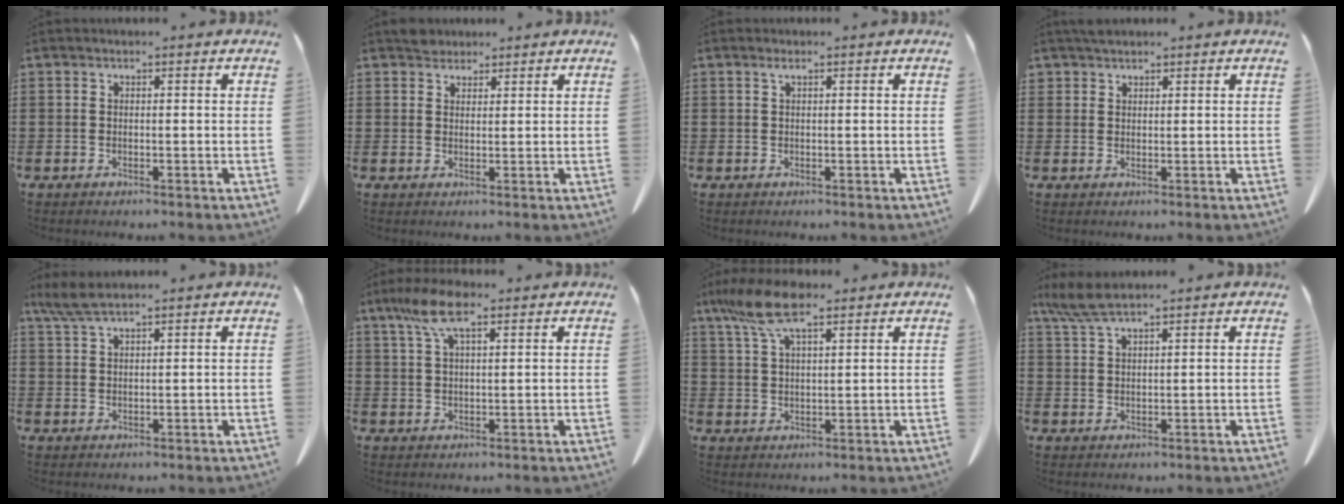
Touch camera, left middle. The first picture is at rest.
{"total": 2.4, "force": [2.2, 1.0, 0.3], "torque": [-0.004, 0.000, 0.043]}
{"total": 0.8, "force": [0.4, 0.0, 0.6], "torque": [-0.014, -0.001, 0.008]}
{"total": 1.6, "force": [1.5, 0.6, 0.2], "torque": [-0.009, 0.000, 0.030]}
{"total": 3.6, "force": [2.7, 0.5, 2.3], "torque": [-0.052, 0.000, 0.051]}
{"total": 7.3, "force": [4.0, 2.0, 5.7], "torque": [-0.121, 0.006, 0.072]}
{"total": 8.9, "force": [5.6, 2.5, 6.5], "torque": [-0.151, -0.008, 0.098]}
{"total": 4.7, "force": [3.6, 0.7, 3.0], "torque": [-0.075, -0.003, 0.064]}